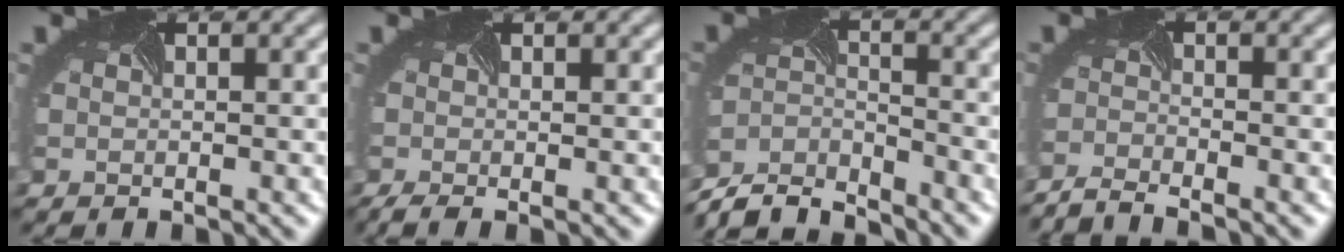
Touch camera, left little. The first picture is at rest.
{"total": 2.2, "force": [-1.1, 0.6, 1.9], "torque": [-0.030, -0.003, -0.018]}
{"total": 6.3, "force": [-6.3, 0.5, 0.5], "torque": [-0.019, -0.007, -0.120]}
{"total": 3.5, "force": [-3.5, -0.4, 0.1], "torque": [-0.008, -0.007, -0.067]}